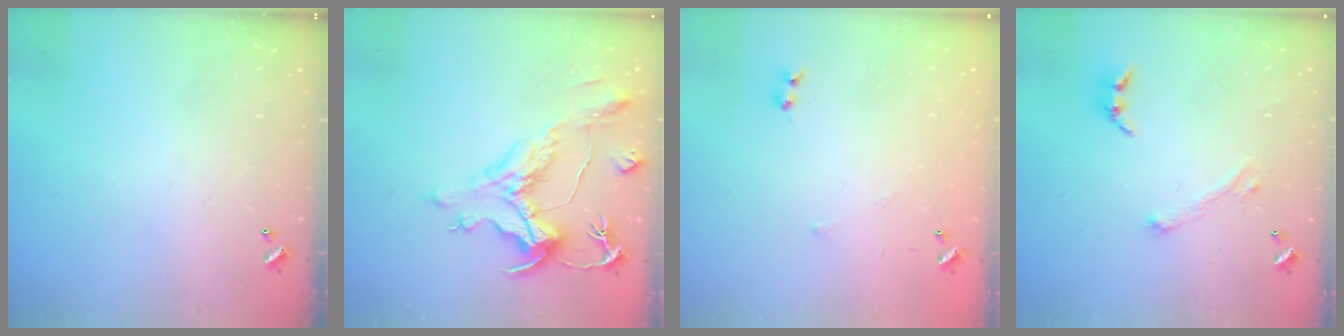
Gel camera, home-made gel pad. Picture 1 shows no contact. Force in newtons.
{"total": 1.9, "press": 0.8, "slide": 1.8}
{"total": 6.1, "press": 6.1, "slide": 0.8}
{"total": 2.9, "press": 2.8, "slide": 0.8}